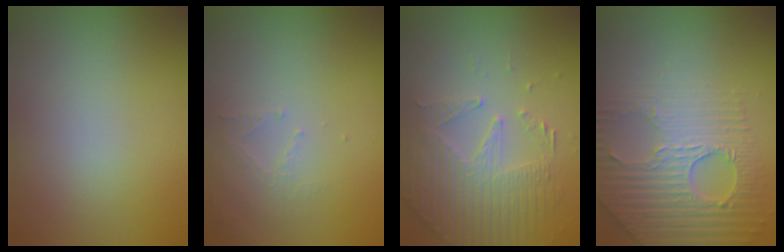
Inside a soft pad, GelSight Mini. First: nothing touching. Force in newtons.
{"total": 1.7, "press": 1.7, "slide": 0.3}
{"total": 4.7, "press": 3.4, "slide": 3.2}
{"total": 5.4, "press": 4.8, "slide": 2.4}